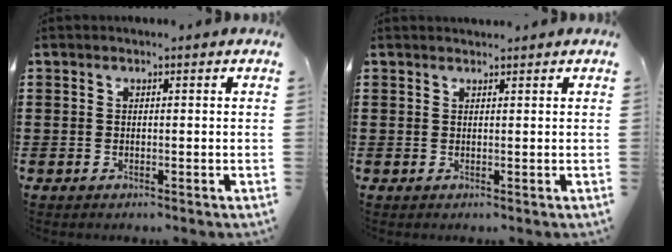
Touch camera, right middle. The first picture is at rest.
{"total": 0.8, "force": [0.8, 0.1, -0.1], "torque": [0.007, -0.003, 0.013]}